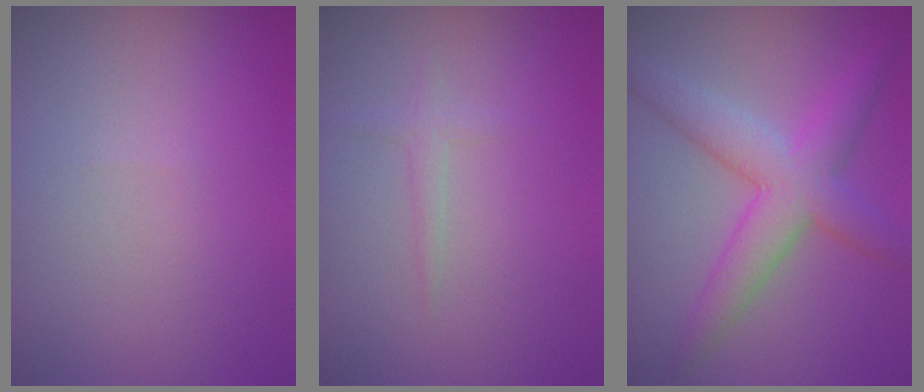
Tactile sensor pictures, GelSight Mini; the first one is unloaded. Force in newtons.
{"total": 1.1, "press": 1.1, "slide": 0.1}
{"total": 5.8, "press": 5.8, "slide": 0.1}